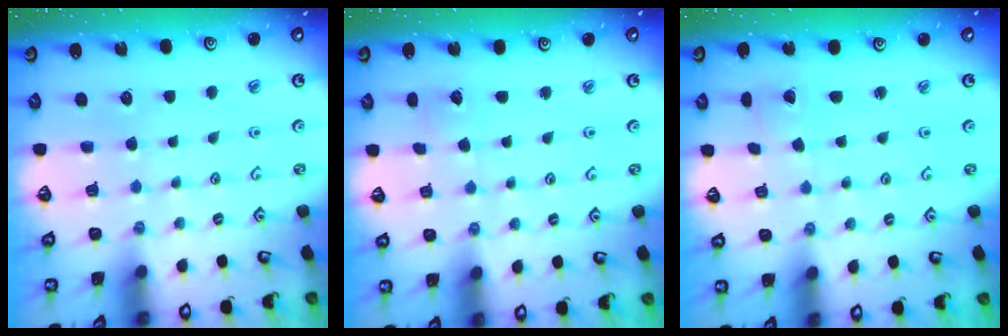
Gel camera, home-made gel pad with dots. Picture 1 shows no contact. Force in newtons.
{"total": 2.8, "press": 2.8, "slide": 0.3}
{"total": 1.7, "press": 1.7, "slide": 0.1}